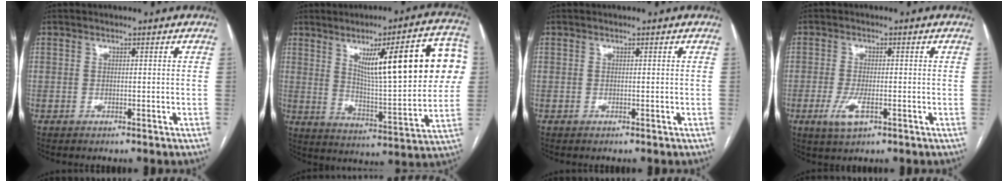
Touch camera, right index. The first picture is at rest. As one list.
[{"total": 21.6, "force": [6.2, 3.4, 20.5], "torque": [-0.277, 0.018, 0.089]}, {"total": 0.0}, {"total": 4.2, "force": [-1.6, 1.2, 3.7], "torque": [-0.078, -0.006, -0.027]}]